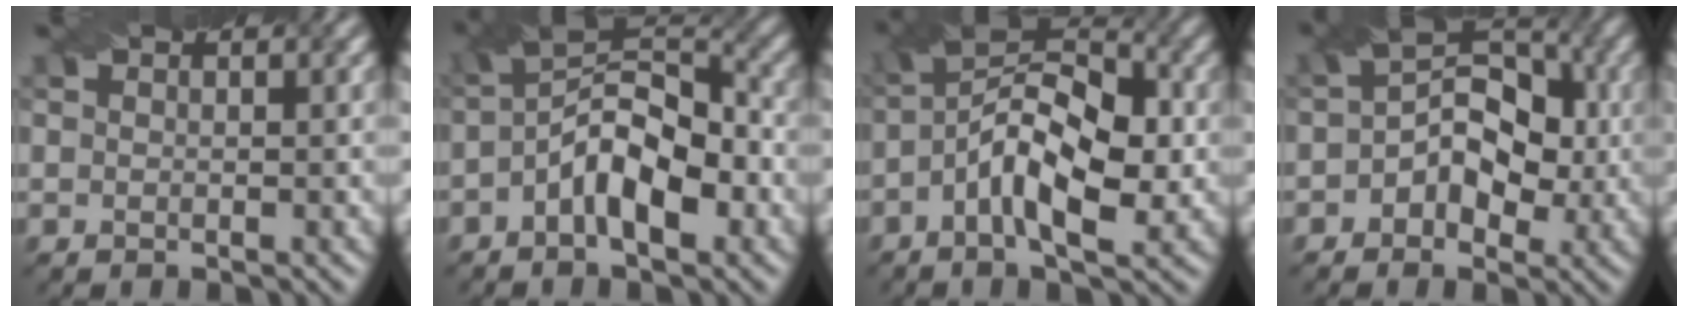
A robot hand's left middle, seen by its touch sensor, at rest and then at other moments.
{"total": 7.6, "force": [-1.7, 3.5, 6.6], "torque": [-0.112, 0.022, -0.037]}
{"total": 8.6, "force": [-1.4, 3.8, 7.6], "torque": [-0.135, 0.024, -0.033]}
{"total": 5.9, "force": [-0.5, 4.0, 4.3], "torque": [-0.050, 0.012, -0.016]}